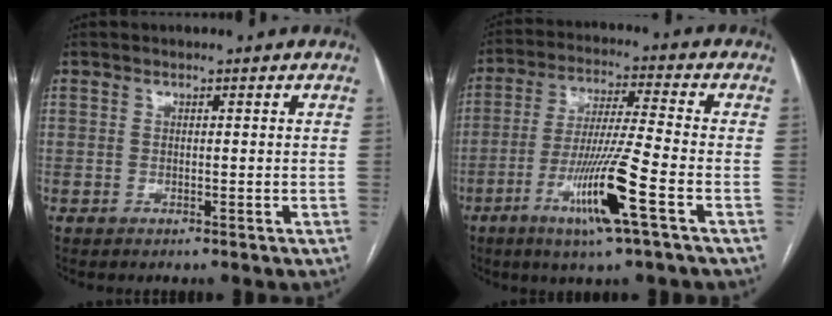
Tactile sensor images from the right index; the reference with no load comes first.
{"total": 12.0, "force": [-5.1, -0.9, 10.8], "torque": [-0.212, -0.015, -0.097]}